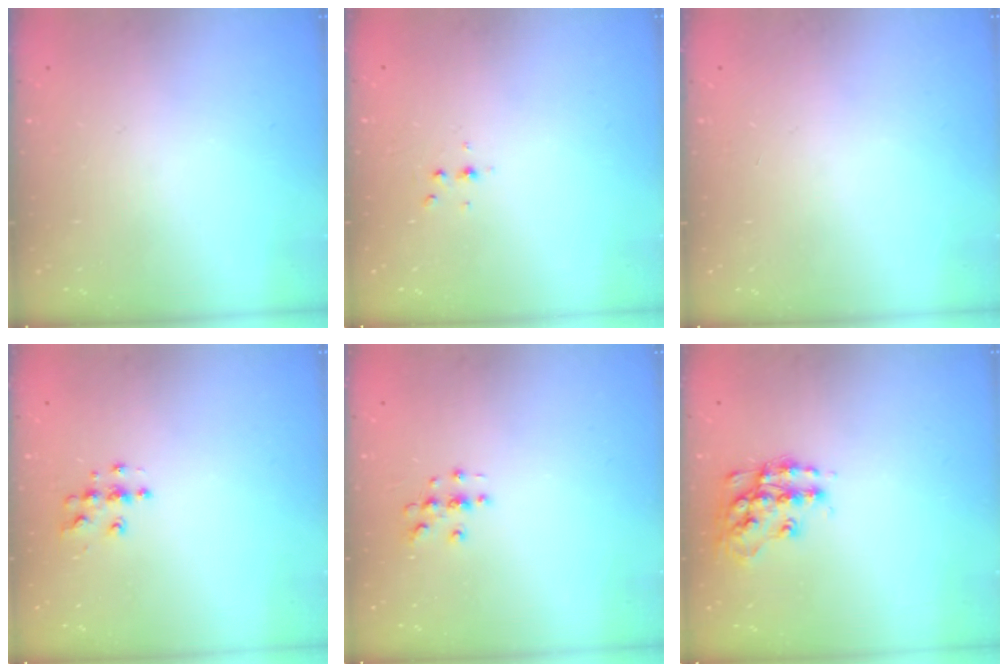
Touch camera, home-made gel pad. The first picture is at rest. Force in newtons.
{"total": 4.0, "press": 3.6, "slide": 1.8}
{"total": 0.0}
{"total": 5.0, "press": 5.0, "slide": 0.2}
{"total": 2.9, "press": 2.9, "slide": 0.3}
{"total": 13.7, "press": 13.7, "slide": 0.6}